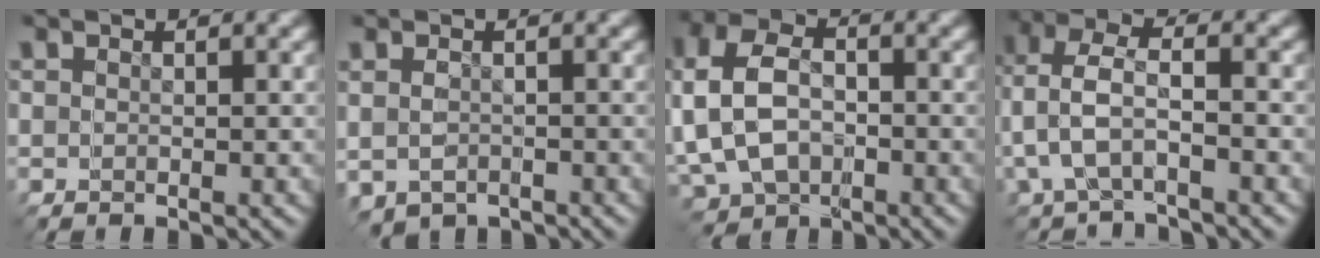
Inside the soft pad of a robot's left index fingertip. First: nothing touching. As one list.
[{"total": 0.8, "force": [-0.7, -0.3, -0.2], "torque": [-0.003, -0.007, -0.006]}, {"total": 6.1, "force": [0.0, 6.1, 0.5], "torque": [-0.040, -0.009, -0.008]}, {"total": 3.1, "force": [-0.8, 2.9, 0.5], "torque": [-0.044, -0.007, -0.017]}]